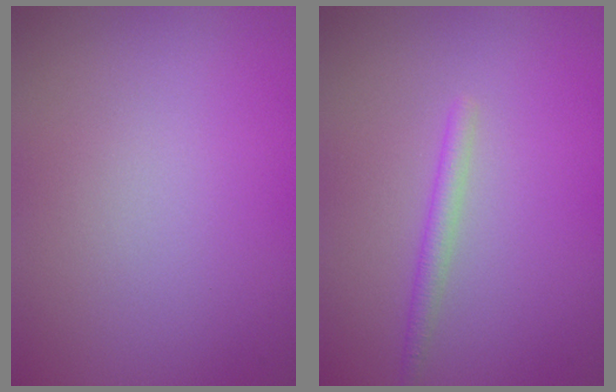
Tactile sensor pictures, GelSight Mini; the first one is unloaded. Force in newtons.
{"total": 1.5, "press": 1.5, "slide": 0.1}